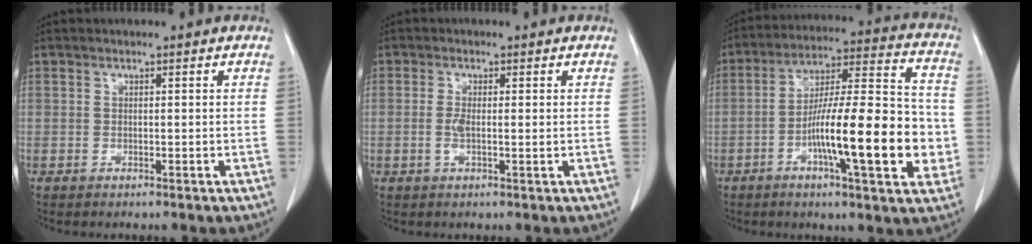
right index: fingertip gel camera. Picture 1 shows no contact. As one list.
[{"total": 2.2, "force": [-0.1, 0.5, 2.1], "torque": [-0.047, -0.001, -0.001]}, {"total": 18.7, "force": [-4.7, 3.0, 17.9], "torque": [-0.289, 0.010, -0.073]}]